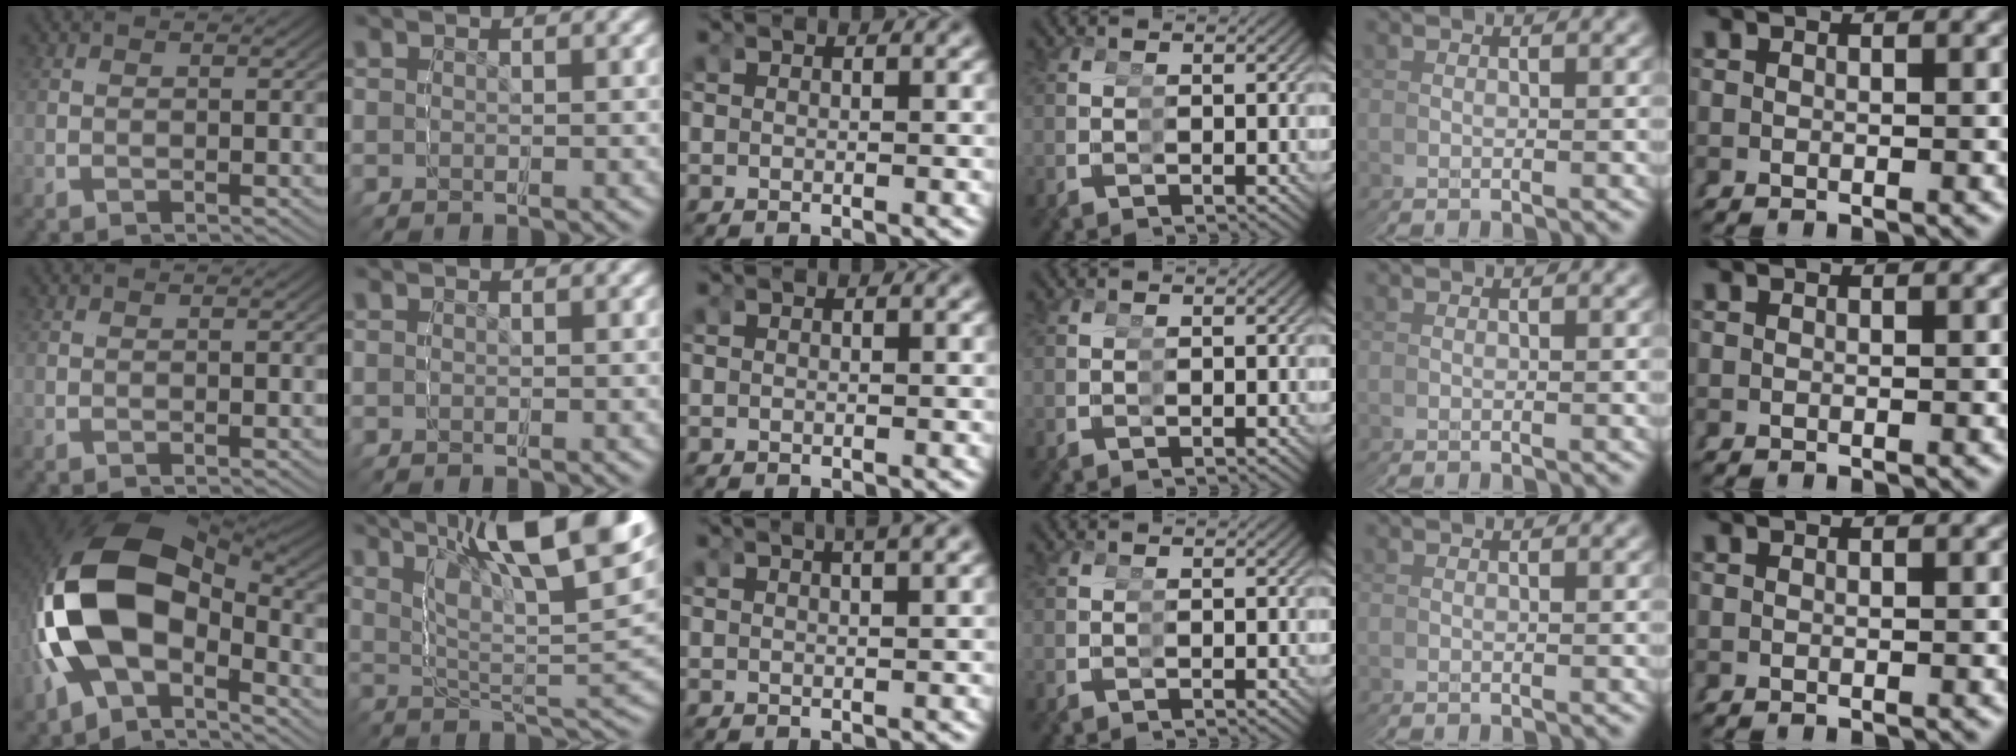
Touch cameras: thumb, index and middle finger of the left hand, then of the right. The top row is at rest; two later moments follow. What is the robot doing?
{"motion": "grasp_and_lifting", "object": "glue stick"}